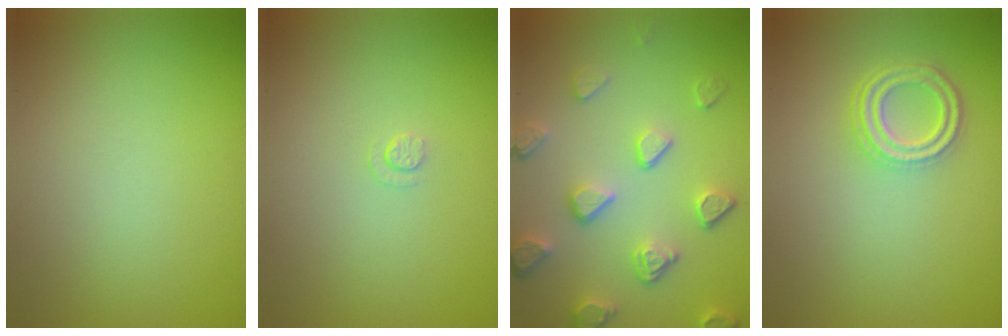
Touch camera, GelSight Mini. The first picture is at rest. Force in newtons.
{"total": 0.6, "press": 0.3, "slide": 0.6}
{"total": 5.1, "press": 4.0, "slide": 3.2}
{"total": 3.6, "press": 2.9, "slide": 2.2}